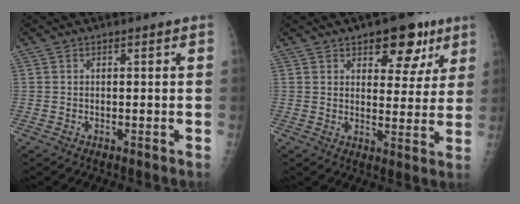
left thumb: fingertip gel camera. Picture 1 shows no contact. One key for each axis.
{"total": 10.3, "fx": 5.9, "fy": 5.6, "fz": 6.4, "tx": -0.038, "ty": -0.023, "tz": 0.078}